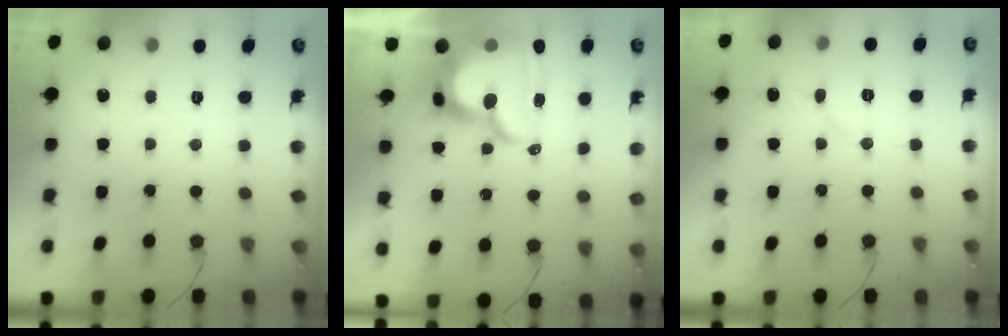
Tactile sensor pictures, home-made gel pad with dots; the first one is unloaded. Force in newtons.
{"total": 22.2, "press": 22.1, "slide": 1.9}
{"total": 4.8, "press": 4.7, "slide": 0.4}